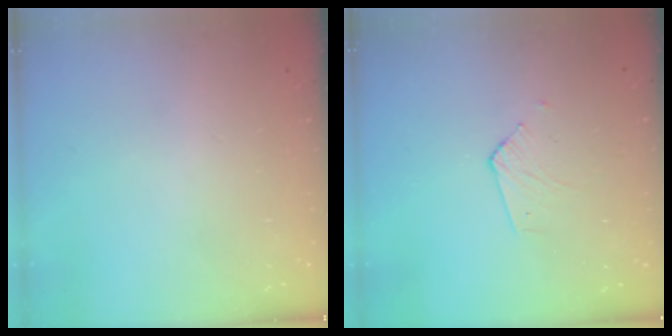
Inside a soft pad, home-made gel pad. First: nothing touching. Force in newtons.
{"total": 2.9, "press": 2.9, "slide": 0.2}